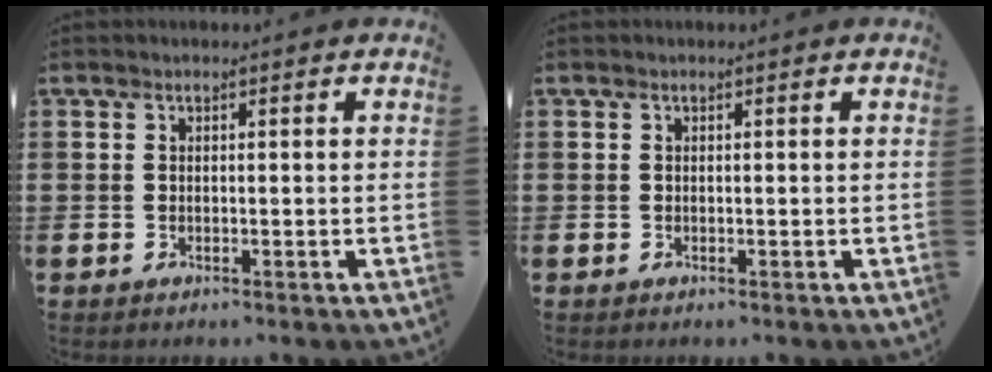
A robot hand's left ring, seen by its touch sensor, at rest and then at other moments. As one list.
[{"total": 0.0}]